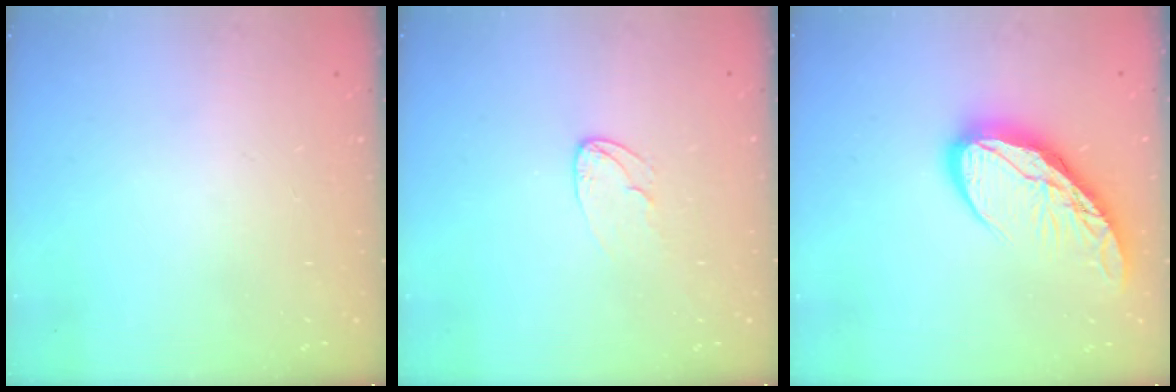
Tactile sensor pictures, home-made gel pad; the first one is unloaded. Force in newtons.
{"total": 4.5, "press": 4.5, "slide": 0.4}
{"total": 12.8, "press": 12.7, "slide": 1.4}